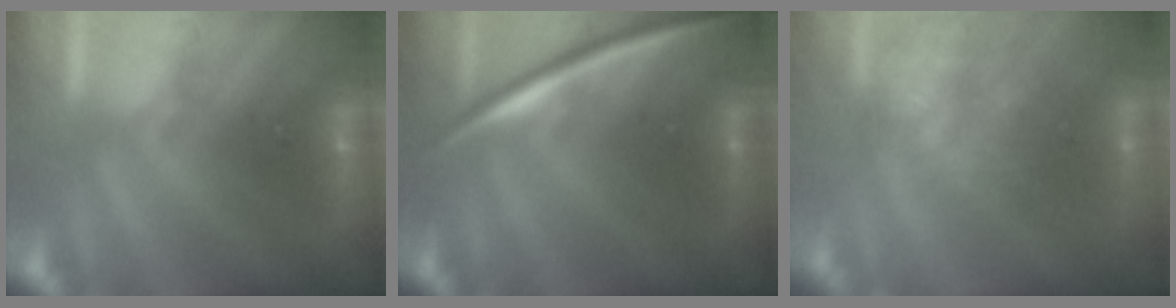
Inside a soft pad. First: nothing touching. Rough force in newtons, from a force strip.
{"total": 2.2}
{"total": 7.8}